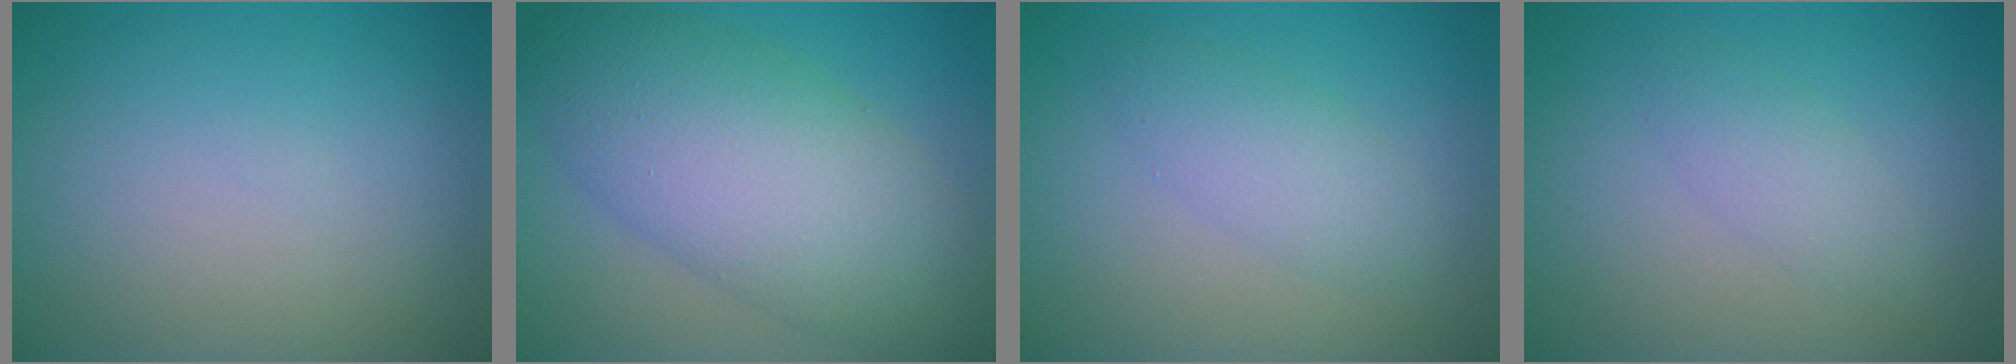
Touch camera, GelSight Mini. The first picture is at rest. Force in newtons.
{"total": 9.8, "press": 9.8, "slide": 0.4}
{"total": 2.7, "press": 2.7, "slide": 0.1}
{"total": 1.8, "press": 1.8, "slide": 0.2}